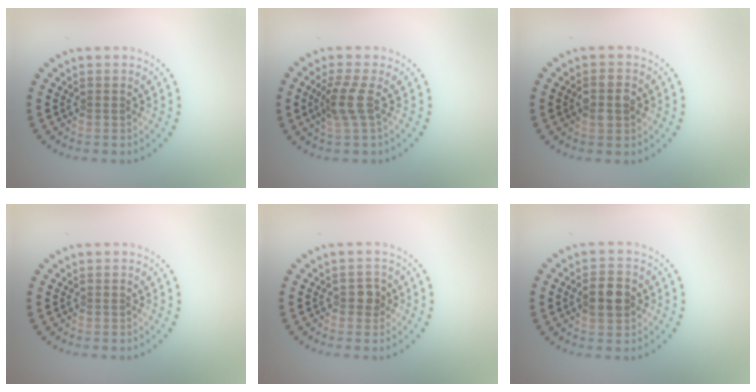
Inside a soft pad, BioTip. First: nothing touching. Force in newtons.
{"total": 2.6, "press": 2.1, "slide": 1.6}
{"total": 2.4, "press": 2.4, "slide": 0.2}
{"total": 0.0}
{"total": 1.2, "press": 1.2, "slide": 0.3}
{"total": 3.7, "press": 3.7, "slide": 0.1}